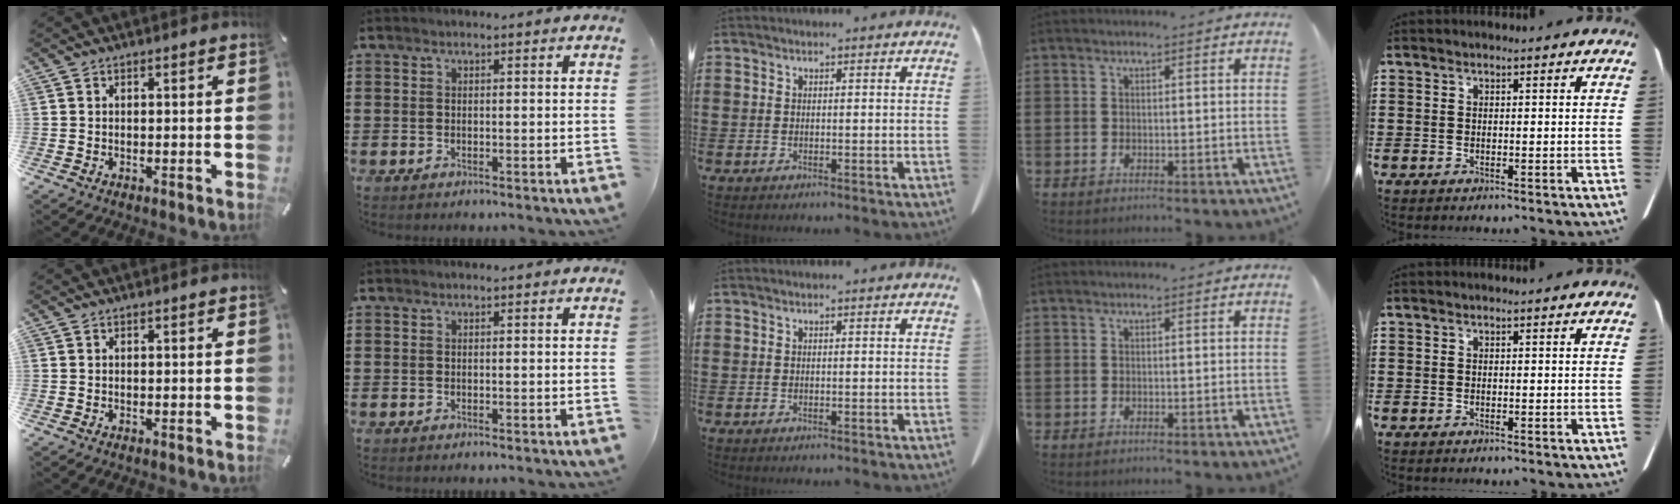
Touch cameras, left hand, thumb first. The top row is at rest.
{}